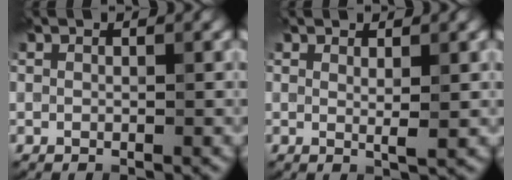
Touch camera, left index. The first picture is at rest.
{"total": 1.5, "force": [0.6, 0.3, 1.3], "torque": [-0.022, -0.003, 0.007]}